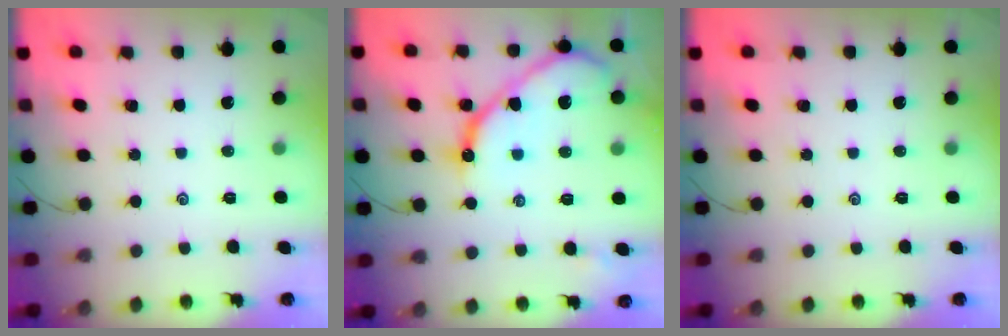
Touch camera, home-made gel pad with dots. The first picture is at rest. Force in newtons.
{"total": 13.1, "press": 13.0, "slide": 1.2}
{"total": 0.0}